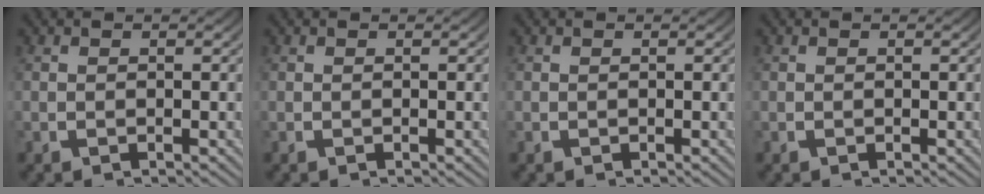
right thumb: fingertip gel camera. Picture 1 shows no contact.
{"total": 0.0}
{"total": 0.0}
{"total": 0.0}